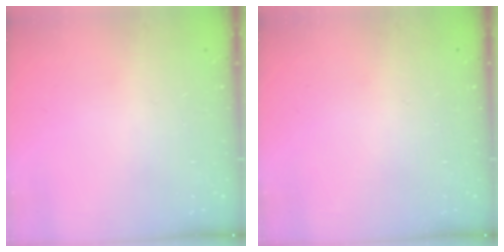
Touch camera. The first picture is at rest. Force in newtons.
{"total": 0.0}